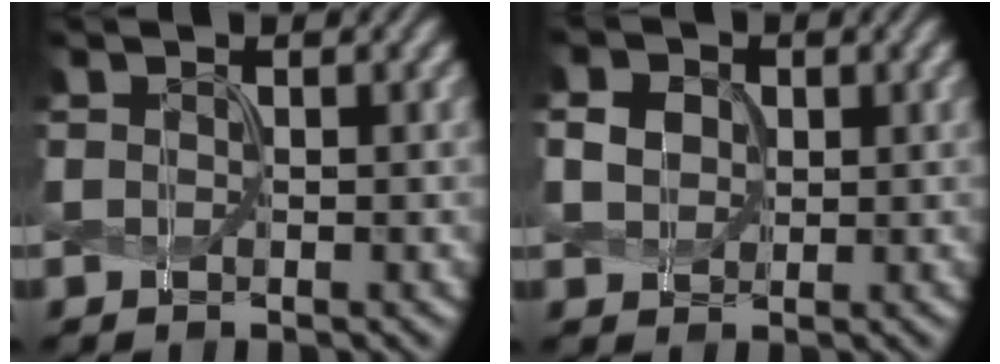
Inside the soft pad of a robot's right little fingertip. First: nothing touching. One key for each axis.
{"total": 2.6, "fx": 0.5, "fy": 2.2, "fz": 1.2, "tx": -0.039, "ty": 0.012, "tz": 0.004}